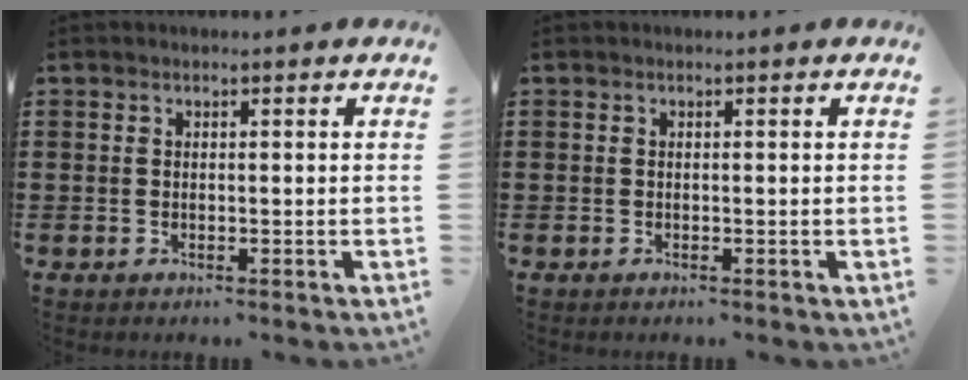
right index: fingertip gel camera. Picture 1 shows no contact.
{"total": 0.0}